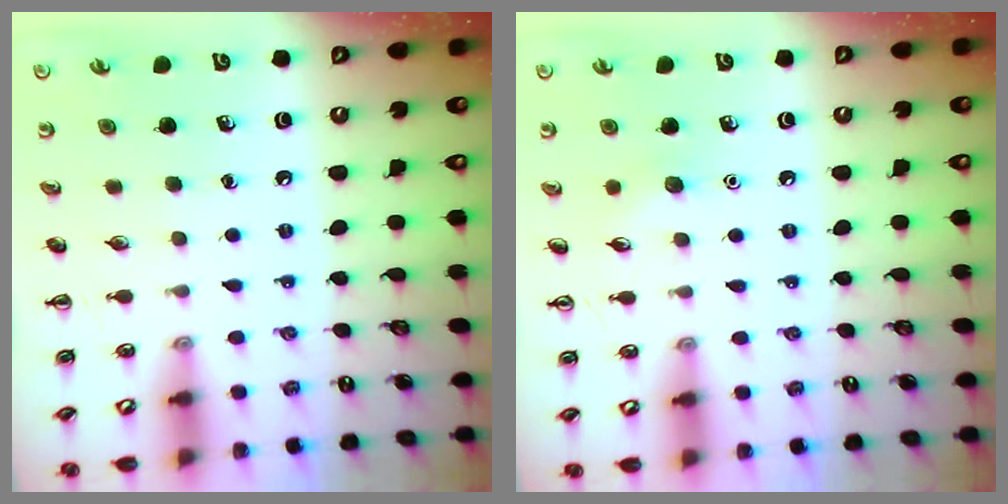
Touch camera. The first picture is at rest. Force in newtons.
{"total": 4.7, "press": 4.5, "slide": 1.2}